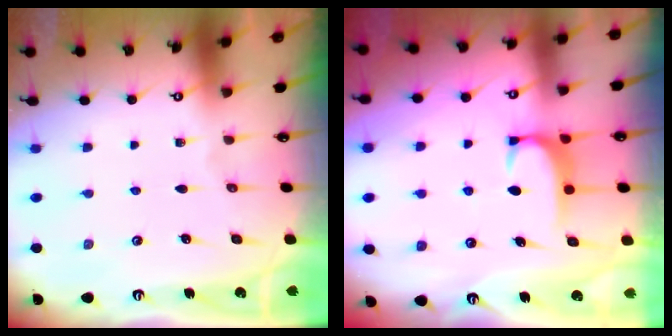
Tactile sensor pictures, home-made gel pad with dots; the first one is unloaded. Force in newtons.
{"total": 1.8, "press": 1.7, "slide": 0.4}